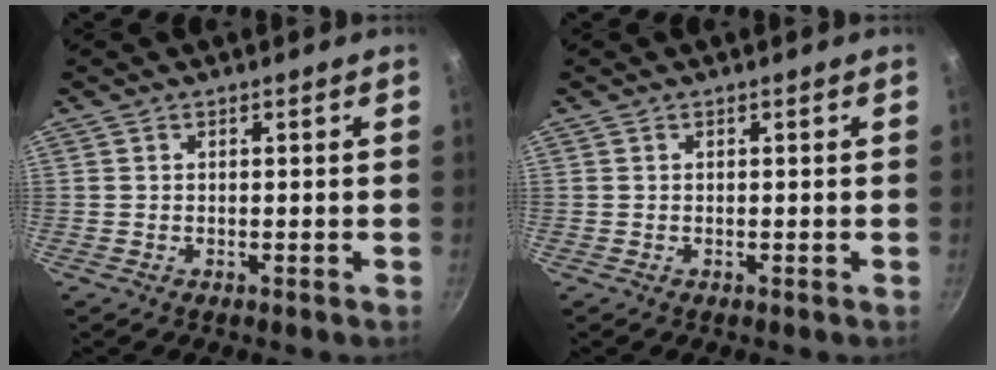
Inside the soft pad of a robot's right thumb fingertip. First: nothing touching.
{"total": 0.0}